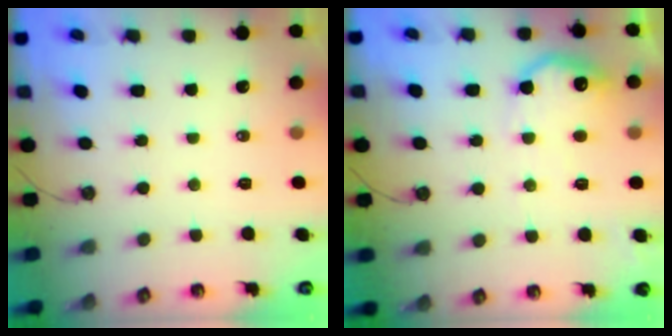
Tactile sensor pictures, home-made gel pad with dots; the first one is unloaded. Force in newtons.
{"total": 12.0, "press": 12.0, "slide": 0.4}